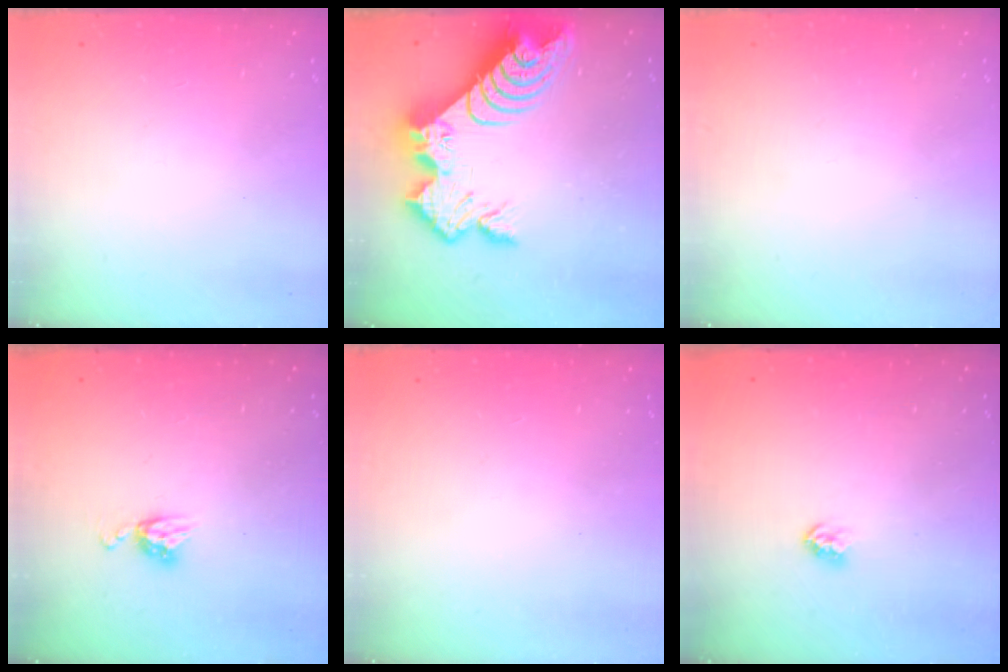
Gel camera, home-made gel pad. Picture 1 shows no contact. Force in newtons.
{"total": 17.2, "press": 17.2, "slide": 1.2}
{"total": 0.5, "press": 0.5, "slide": 0.1}
{"total": 5.9, "press": 5.9, "slide": 0.5}
{"total": 1.1, "press": 1.1, "slide": 0.1}
{"total": 2.4, "press": 2.4, "slide": 0.1}